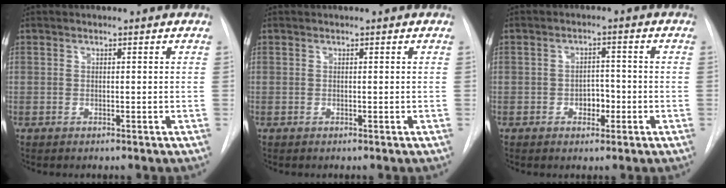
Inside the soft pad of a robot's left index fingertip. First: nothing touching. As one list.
[{"total": 0.0}, {"total": 3.0, "force": [-1.1, 2.0, 2.0], "torque": [-0.022, 0.007, -0.015]}]